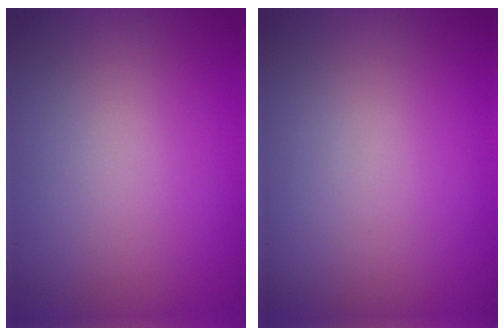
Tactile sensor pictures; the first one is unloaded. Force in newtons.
{"total": 0.0}